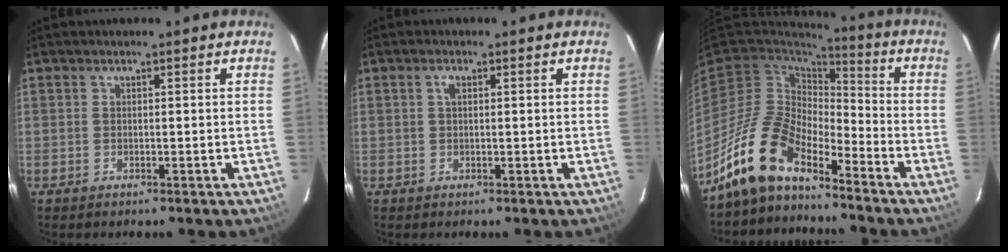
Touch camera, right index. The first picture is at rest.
{"total": 1.2, "force": [0.4, 0.6, 0.9], "torque": [-0.020, 0.004, 0.005]}
{"total": 13.4, "force": [-10.8, 4.8, 6.3], "torque": [-0.123, 0.004, -0.214]}